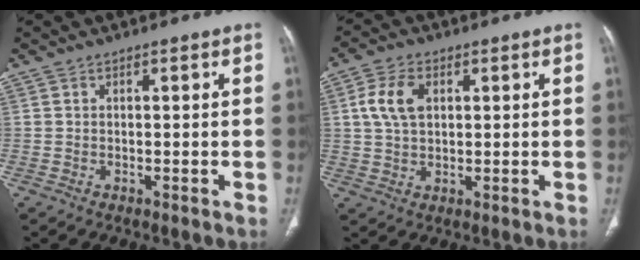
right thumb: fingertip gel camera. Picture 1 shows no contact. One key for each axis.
{"total": 7.0, "fx": 1.9, "fy": 4.4, "fz": 5.1, "tx": -0.099, "ty": 0.004, "tz": 0.036}